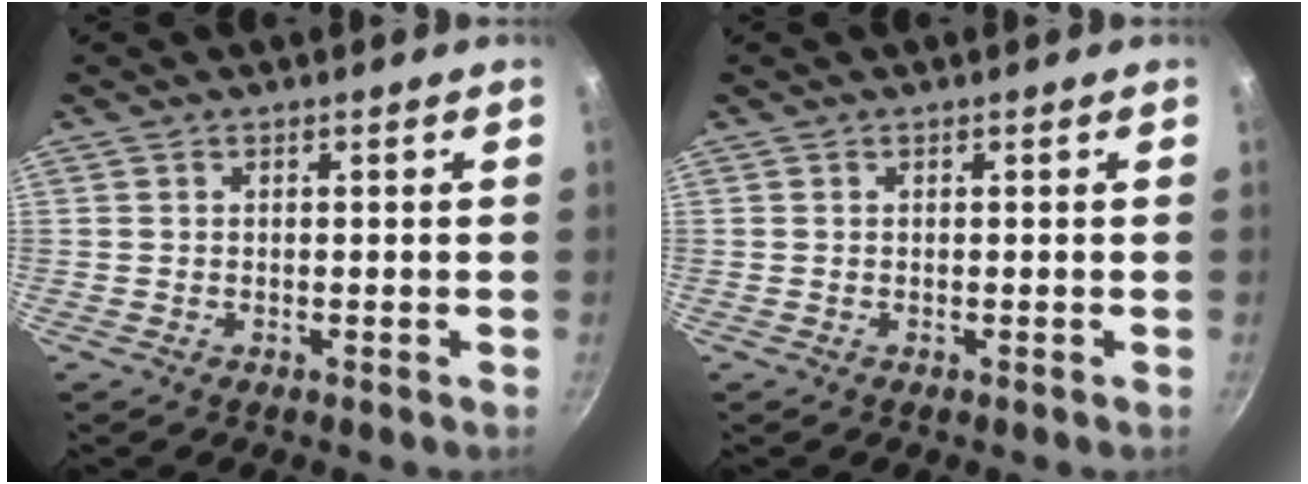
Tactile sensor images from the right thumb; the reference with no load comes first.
{"total": 0.0}